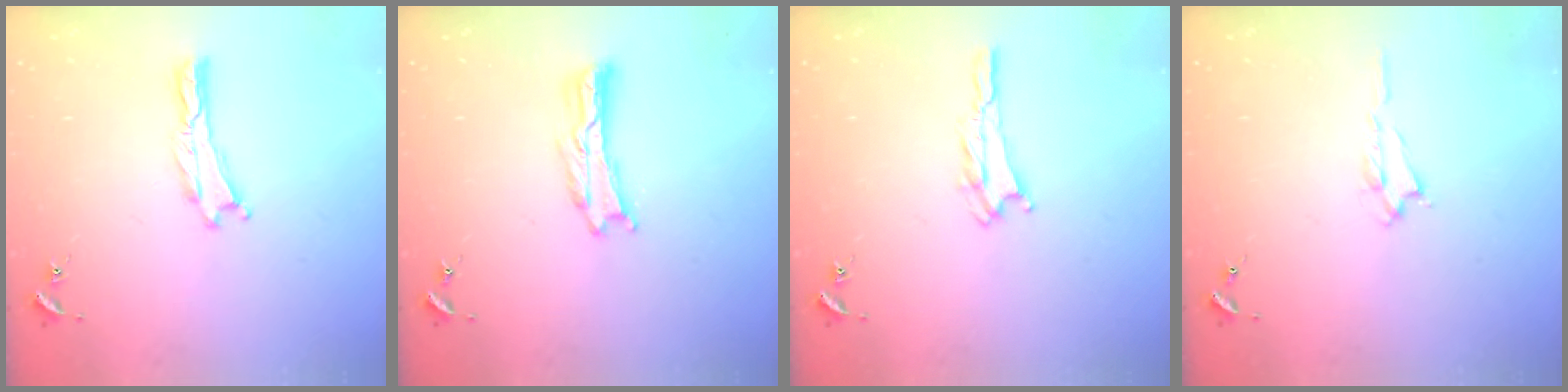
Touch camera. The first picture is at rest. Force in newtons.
{"total": 0.8, "press": 0.8, "slide": 0.2}
{"total": 2.3, "press": 2.2, "slide": 0.4}
{"total": 0.7, "press": 0.6, "slide": 0.2}